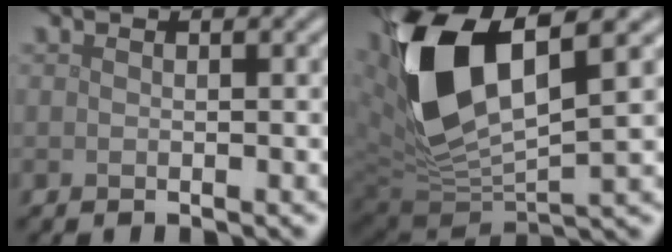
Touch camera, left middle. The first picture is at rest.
{"total": 12.6, "force": [3.3, 5.8, 10.7], "torque": [-0.234, -0.012, 0.070]}